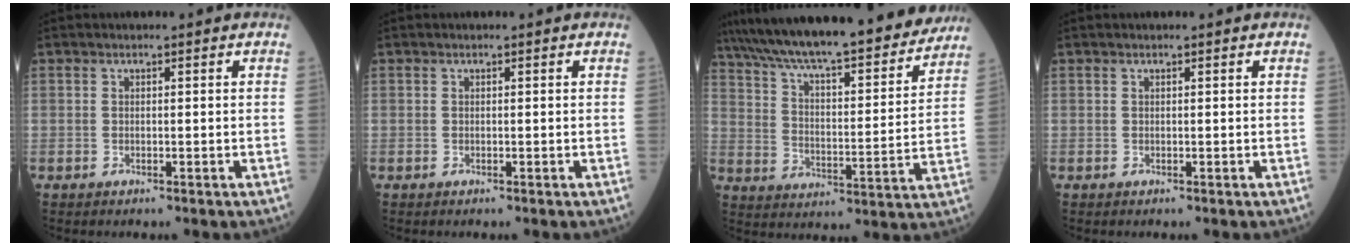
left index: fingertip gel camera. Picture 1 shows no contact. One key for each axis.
{"total": 0.0}
{"total": 28.2, "fx": 24.5, "fy": 4.0, "fz": 13.3, "tx": -0.226, "ty": -0.014, "tz": 0.346}
{"total": 0.0}